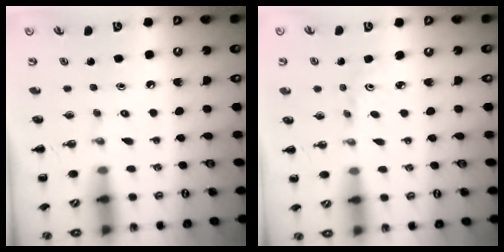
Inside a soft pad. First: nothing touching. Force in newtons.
{"total": 2.0, "press": 1.9, "slide": 0.7}